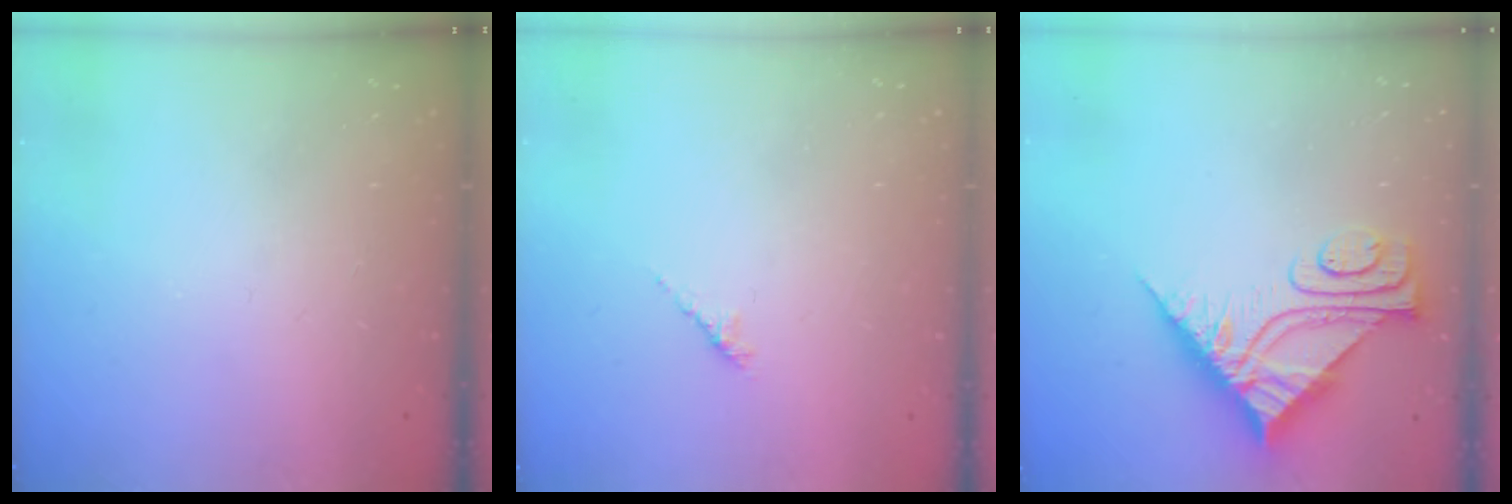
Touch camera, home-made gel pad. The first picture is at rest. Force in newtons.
{"total": 2.6, "press": 2.4, "slide": 0.7}
{"total": 11.3, "press": 11.2, "slide": 1.2}